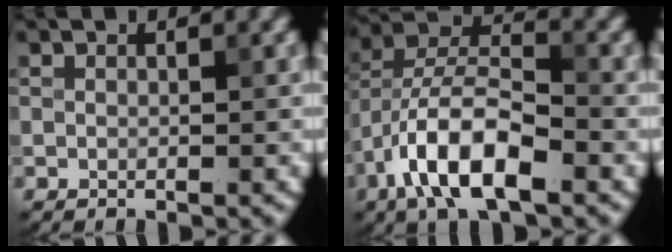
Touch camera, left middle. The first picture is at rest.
{"total": 8.8, "force": [-4.3, 3.7, 6.7], "torque": [-0.118, 0.012, -0.084]}